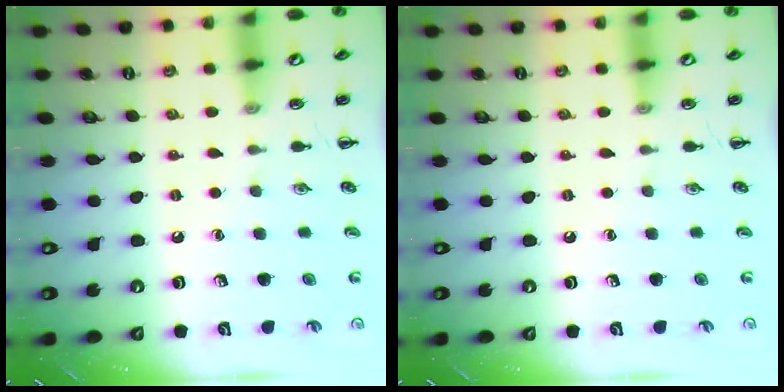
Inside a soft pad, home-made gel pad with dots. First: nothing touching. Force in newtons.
{"total": 0.0}